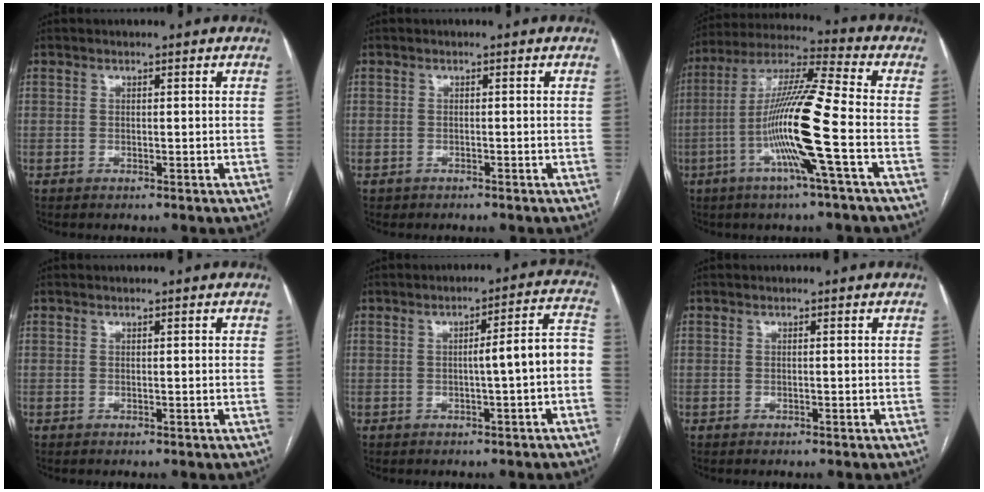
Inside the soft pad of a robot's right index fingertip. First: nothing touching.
{"total": 0.8, "force": [-0.5, 0.5, 0.0], "torque": [-0.009, 0.003, -0.010]}
{"total": 15.2, "force": [-4.2, -1.0, 14.6], "torque": [-0.281, -0.003, -0.091]}
{"total": 0.0}
{"total": 6.9, "force": [-1.2, 0.2, 6.8], "torque": [-0.084, 0.028, -0.017]}
{"total": 0.0}